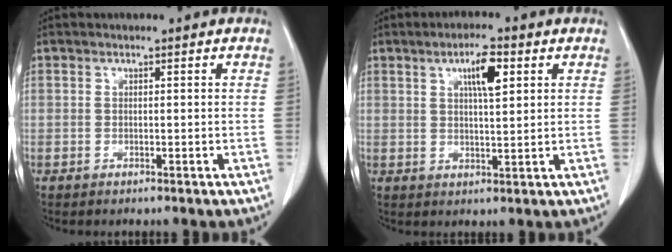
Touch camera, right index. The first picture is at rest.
{"total": 5.5, "force": [2.3, 1.1, 4.9], "torque": [-0.086, 0.003, 0.039]}